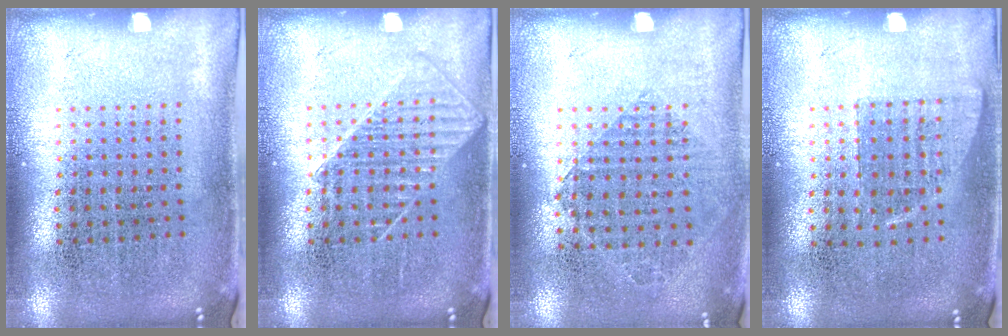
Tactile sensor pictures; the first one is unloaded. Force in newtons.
{"total": 1.5, "press": 1.5, "slide": 0.3}
{"total": 0.8, "press": 0.8, "slide": 0.2}
{"total": 0.6, "press": 0.6, "slide": 0.1}